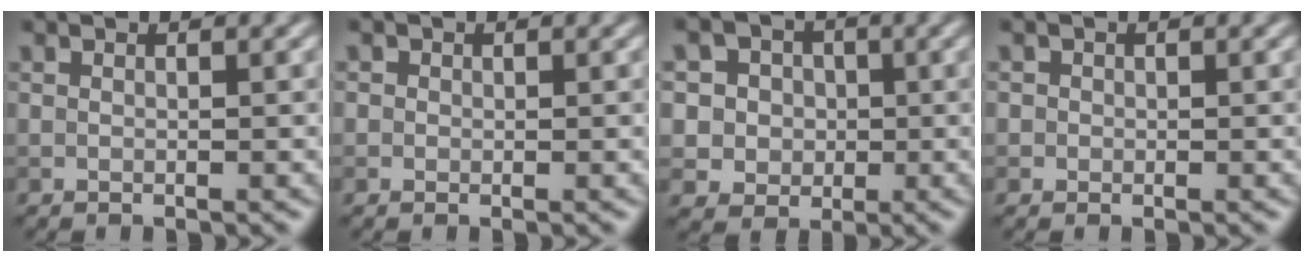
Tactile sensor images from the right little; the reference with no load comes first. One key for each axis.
{"total": 0.8, "fx": 0.2, "fy": 0.8, "fz": 0.1, "tx": 0.005, "ty": -0.004, "tz": -0.001}
{"total": 6.6, "fx": 2.0, "fy": 5.9, "fz": 2.2, "tx": -0.040, "ty": 0.022, "tz": 0.018}
{"total": 0.9, "fx": 0.1, "fy": 0.9, "fz": 0.1, "tx": 0.008, "ty": -0.004, "tz": -0.002}